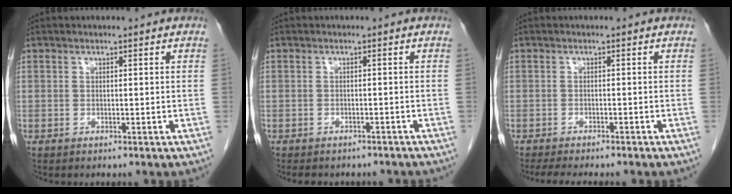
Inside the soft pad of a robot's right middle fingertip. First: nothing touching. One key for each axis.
{"total": 7.8, "fx": -6.9, "fy": 2.6, "fz": 2.6, "tx": -0.041, "ty": 0.000, "tz": -0.077}
{"total": 7.7, "fx": -6.6, "fy": 1.2, "fz": 3.8, "tx": -0.053, "ty": -0.011, "tz": -0.090}